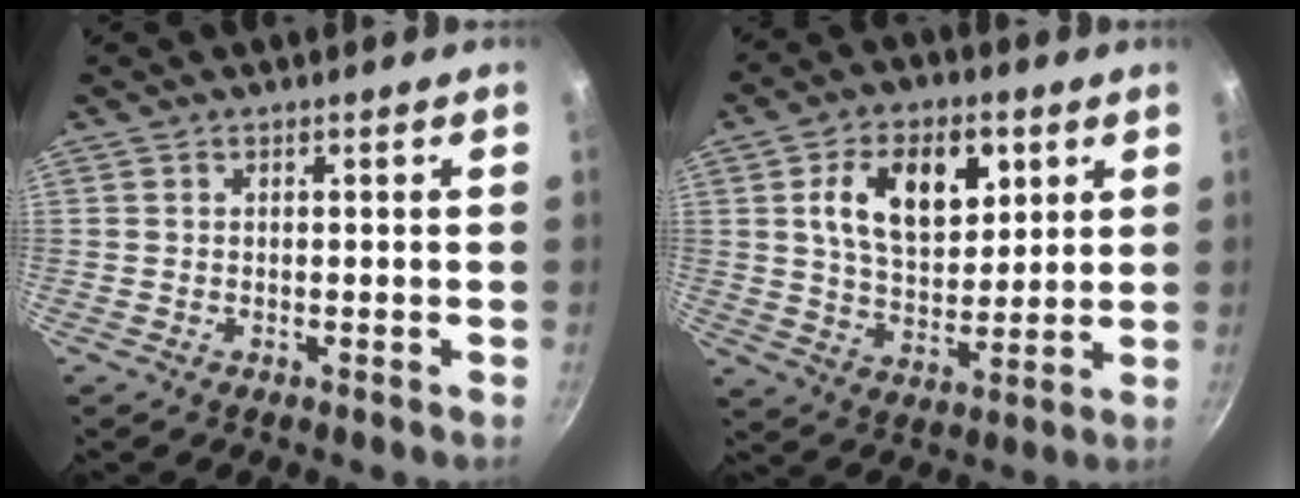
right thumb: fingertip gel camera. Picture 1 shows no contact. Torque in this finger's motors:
{"motor_torque": [0.95, 1.12, 0.28, -0.08, 0.15]}